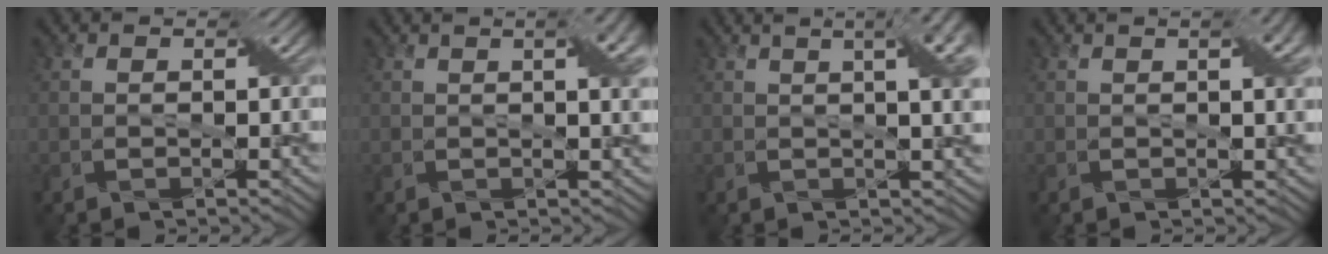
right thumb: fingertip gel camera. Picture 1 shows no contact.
{"total": 5.5, "force": [1.7, 1.6, 5.0], "torque": [-0.057, 0.016, 0.018]}
{"total": 8.4, "force": [2.9, 2.8, 7.4], "torque": [-0.068, 0.033, 0.021]}
{"total": 4.0, "force": [1.3, 1.0, 3.6], "torque": [-0.050, 0.011, 0.015]}